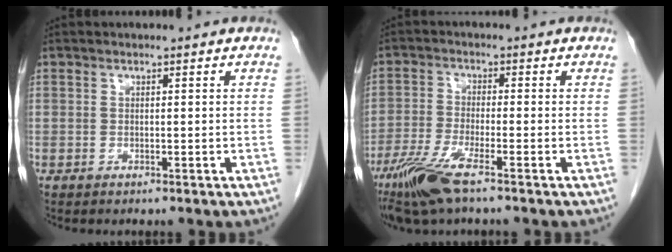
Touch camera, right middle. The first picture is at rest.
{"total": 7.7, "force": [-5.1, 0.6, 5.7], "torque": [-0.126, -0.019, -0.100]}